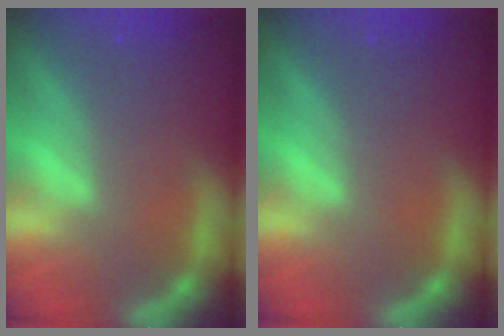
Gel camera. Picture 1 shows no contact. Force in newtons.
{"total": 0.0}